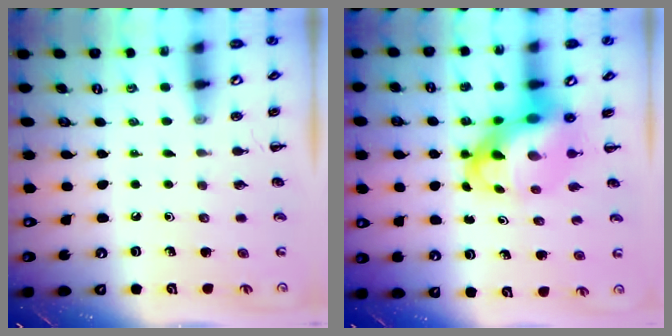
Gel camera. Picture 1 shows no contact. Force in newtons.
{"total": 9.7, "press": 9.3, "slide": 2.8}